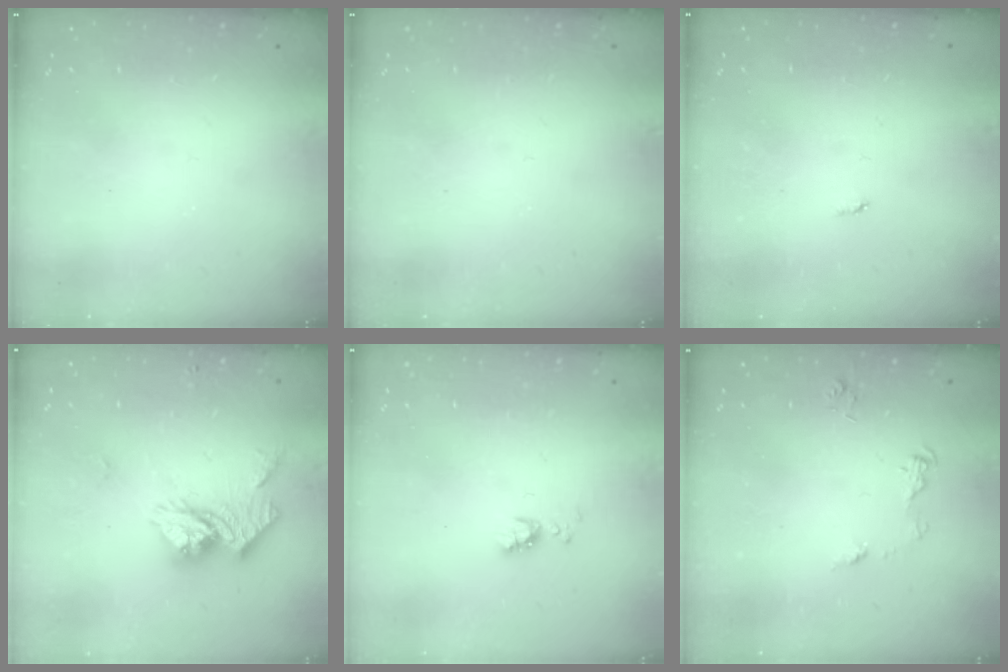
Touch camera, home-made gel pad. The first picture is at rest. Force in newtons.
{"total": 0.0}
{"total": 2.1, "press": 2.1, "slide": 0.4}
{"total": 12.6, "press": 12.6, "slide": 1.1}
{"total": 5.7, "press": 5.7, "slide": 0.8}
{"total": 5.7, "press": 5.7, "slide": 0.6}